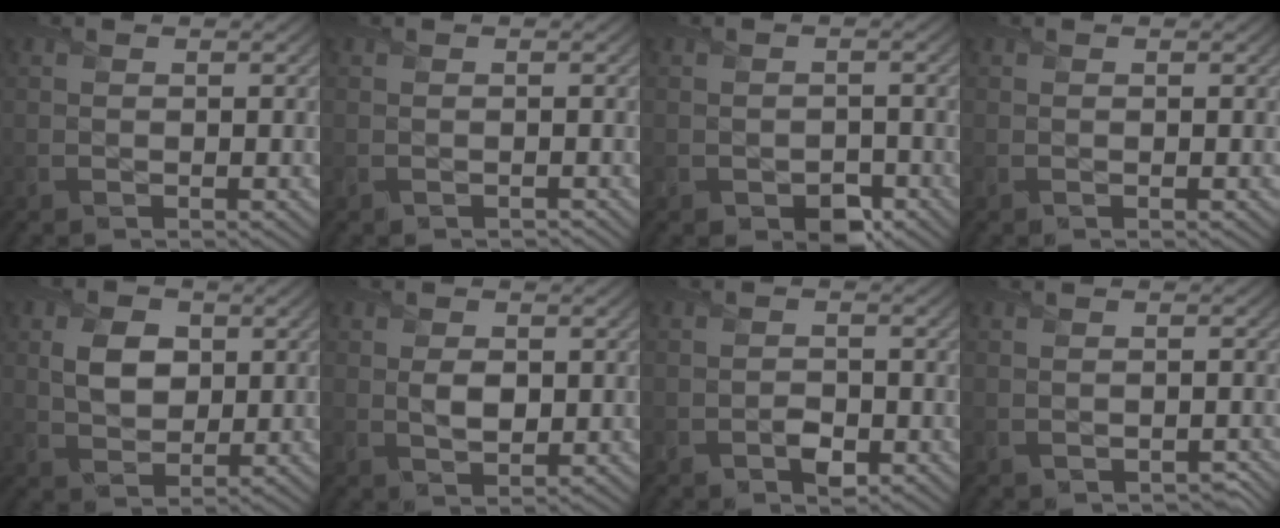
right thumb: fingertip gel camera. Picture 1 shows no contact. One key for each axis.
{"total": 0.7, "fx": -0.5, "fy": 0.4, "fz": 0.2, "tx": -0.004, "ty": -0.005, "tz": -0.010}
{"total": 2.8, "fx": -1.5, "fy": 2.0, "fz": 1.4, "tx": -0.020, "ty": -0.011, "tz": -0.025}
{"total": 0.0}
{"total": 5.0, "fx": 1.1, "fy": 3.8, "fz": 3.1, "tx": -0.065, "ty": -0.002, "tz": 0.013}
{"total": 2.5, "fx": 0.3, "fy": 1.8, "fz": 1.7, "tx": -0.037, "ty": -0.006, "tz": 0.005}
{"total": 2.3, "fx": -1.1, "fy": 1.5, "fz": 1.3, "tx": -0.021, "ty": -0.003, "tz": -0.023}
{"total": 1.4, "fx": -0.8, "fy": 1.0, "fz": 0.6, "tx": -0.008, "ty": -0.011, "tz": -0.011}